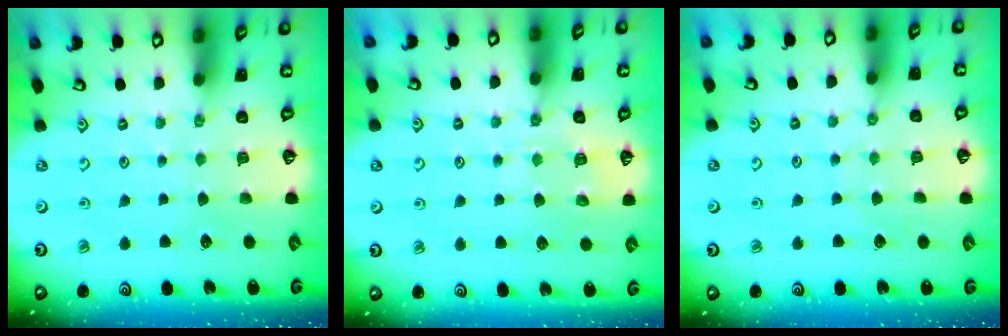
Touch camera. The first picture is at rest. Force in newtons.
{"total": 8.3, "press": 8.3, "slide": 0.8}
{"total": 3.1, "press": 3.1, "slide": 0.4}